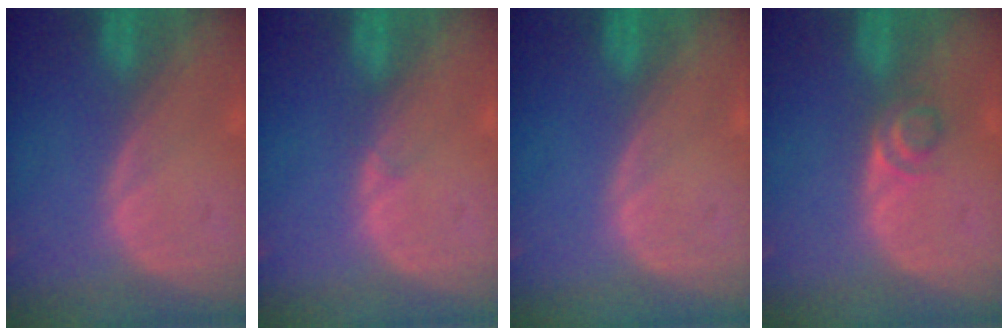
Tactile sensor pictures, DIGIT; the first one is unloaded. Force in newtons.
{"total": 0.6, "press": 0.6, "slide": 0.1}
{"total": 0.0}
{"total": 2.5, "press": 2.4, "slide": 0.8}